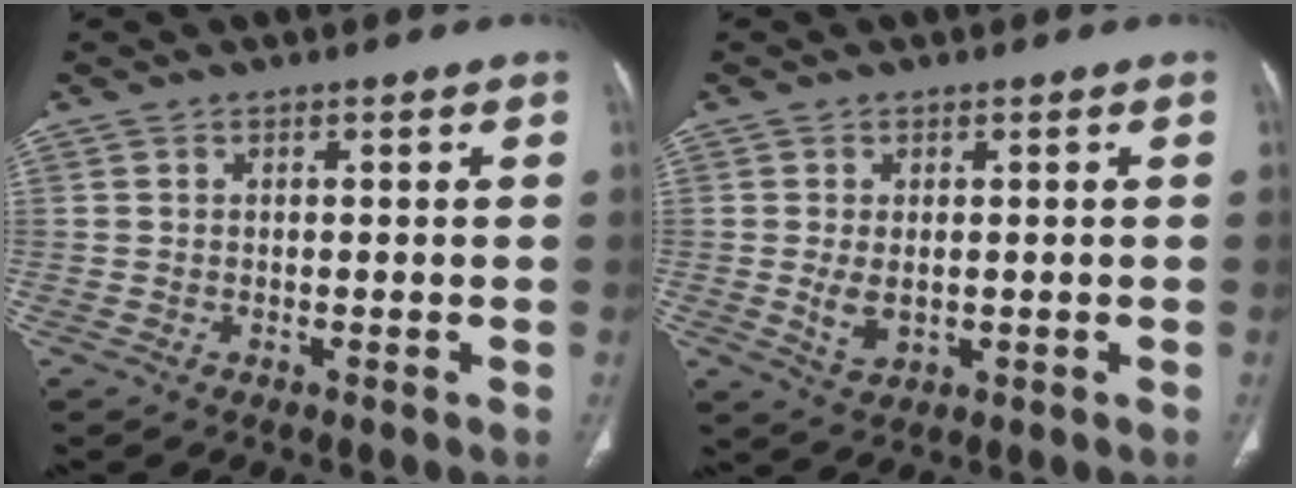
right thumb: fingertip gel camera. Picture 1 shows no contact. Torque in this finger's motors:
{"motor_torque": [-0.27, 0.42, 0.49, 0.03, 0.15]}